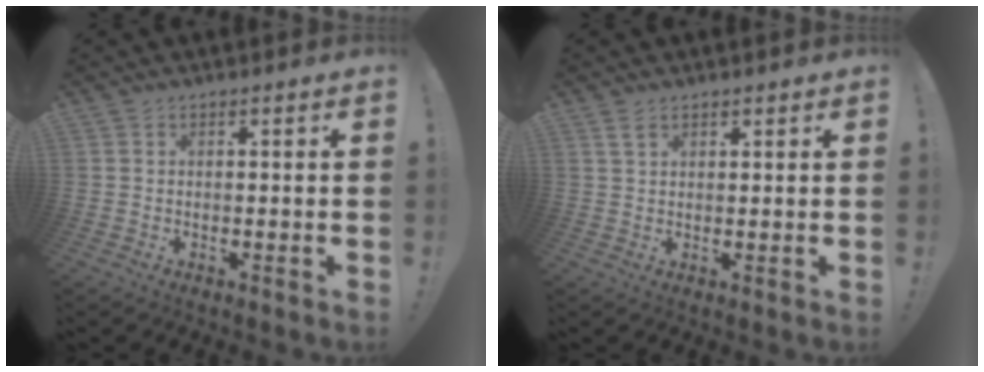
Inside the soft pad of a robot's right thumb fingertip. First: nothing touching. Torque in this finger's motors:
{"motor_torque": [-0.18, 0.63, 0.26, 0.02, -0.03]}